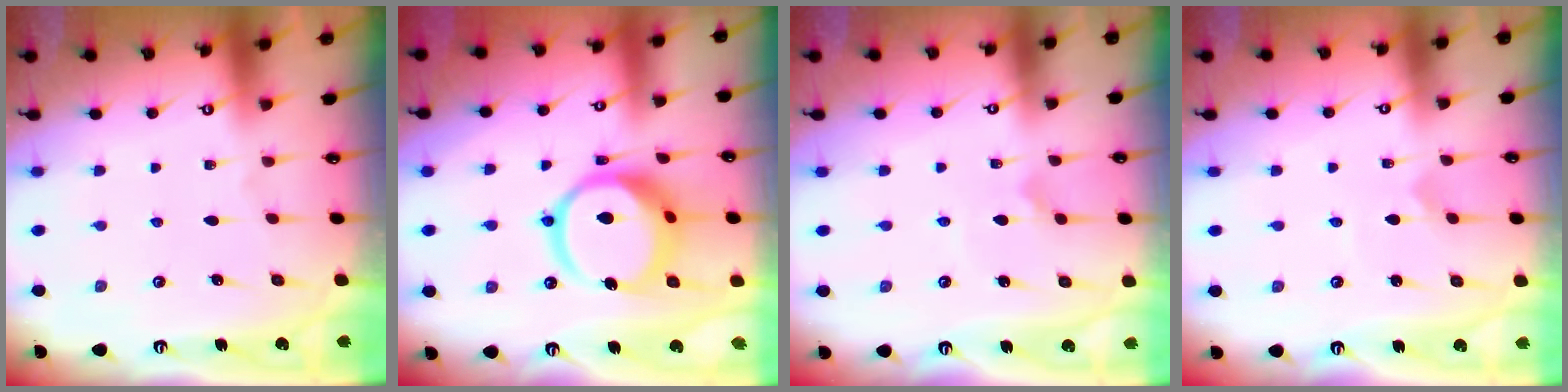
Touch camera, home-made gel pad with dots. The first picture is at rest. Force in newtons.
{"total": 15.9, "press": 15.8, "slide": 1.8}
{"total": 3.0, "press": 3.0, "slide": 0.3}
{"total": 1.8, "press": 1.8, "slide": 0.2}